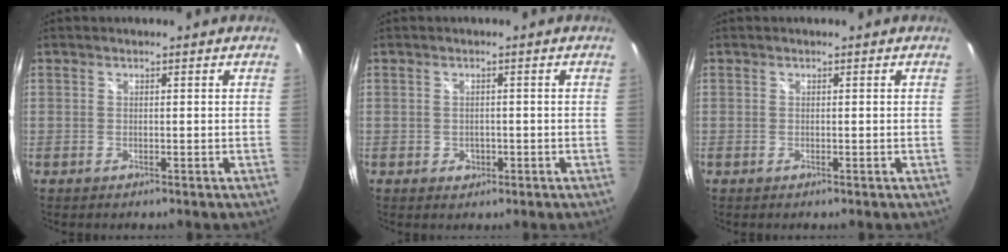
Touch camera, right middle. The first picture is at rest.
{"total": 2.0, "force": [-0.6, 1.8, 0.7], "torque": [-0.012, -0.003, -0.008]}
{"total": 0.0}